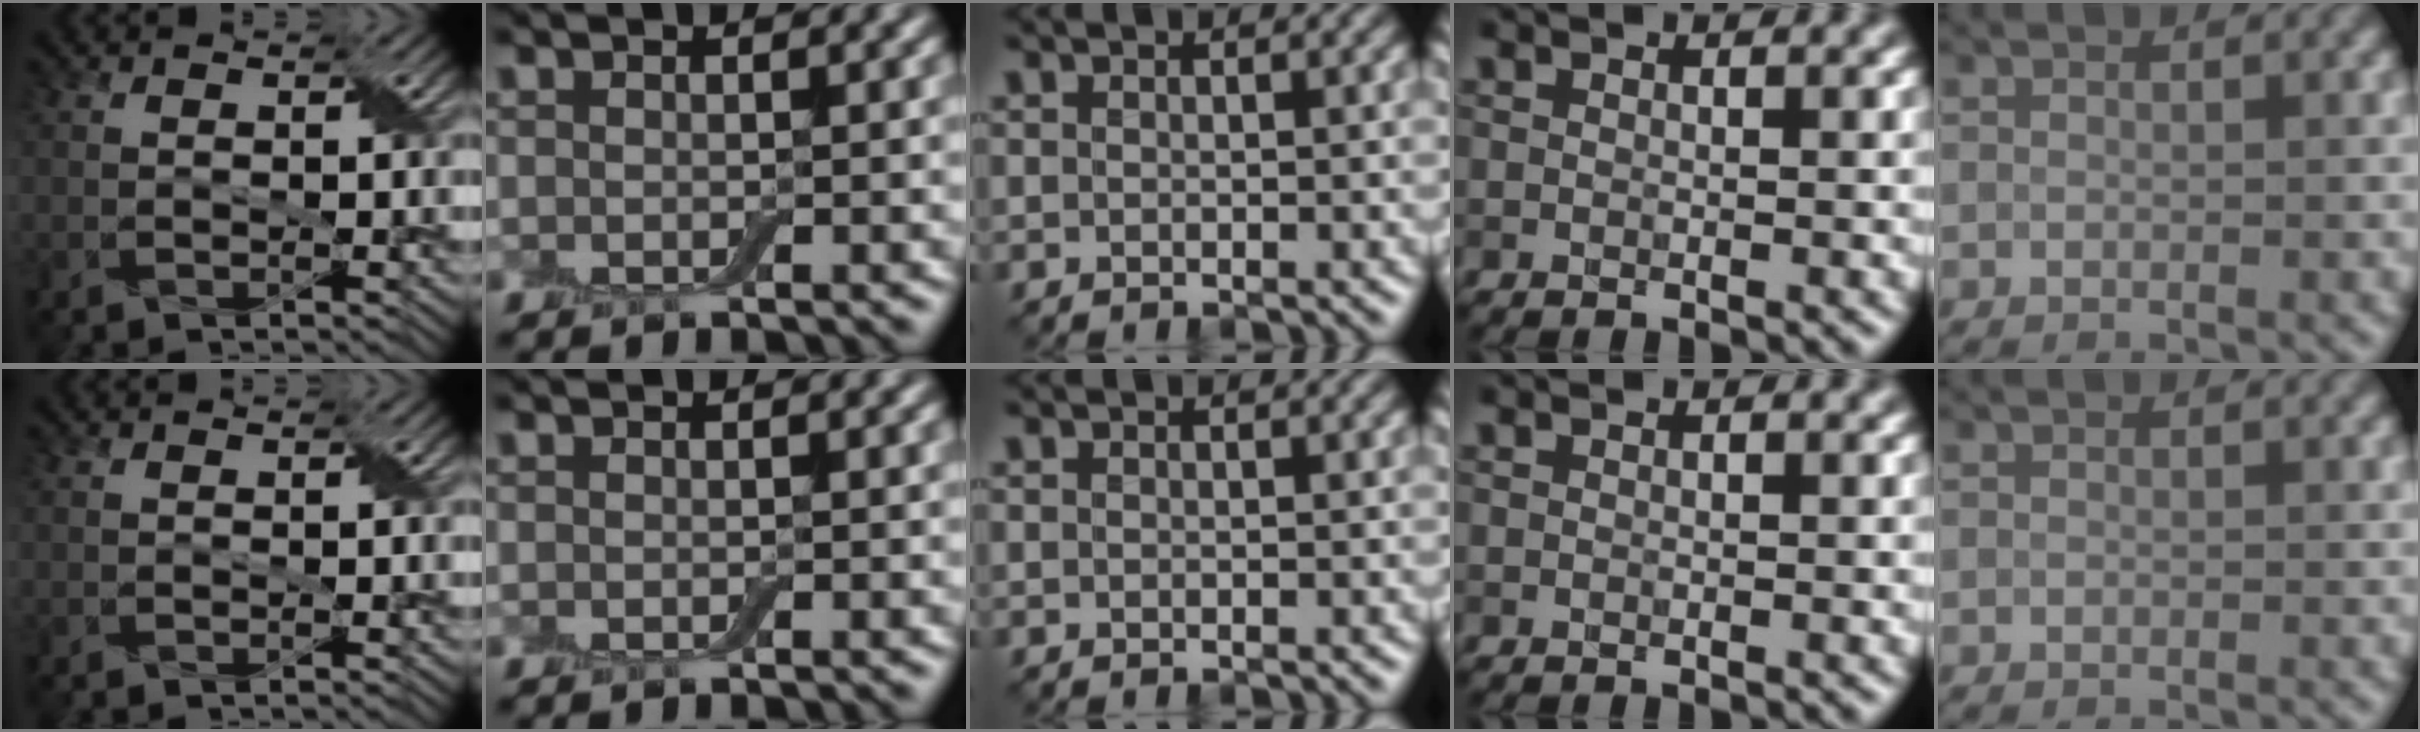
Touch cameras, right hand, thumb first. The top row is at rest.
{}